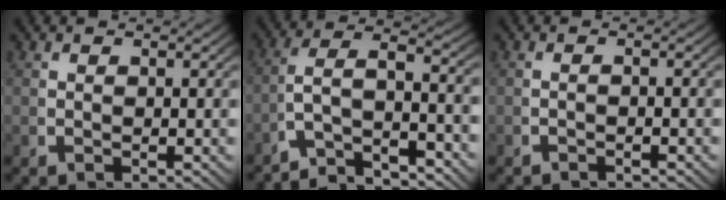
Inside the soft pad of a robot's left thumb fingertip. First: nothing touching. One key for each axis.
{"total": 8.4, "fx": -2.7, "fy": 5.1, "fz": 6.1, "tx": -0.122, "ty": -0.031, "tz": -0.043}
{"total": 0.8, "fx": -0.8, "fy": 0.0, "fz": 0.2, "tx": -0.002, "ty": 0.001, "tz": -0.017}